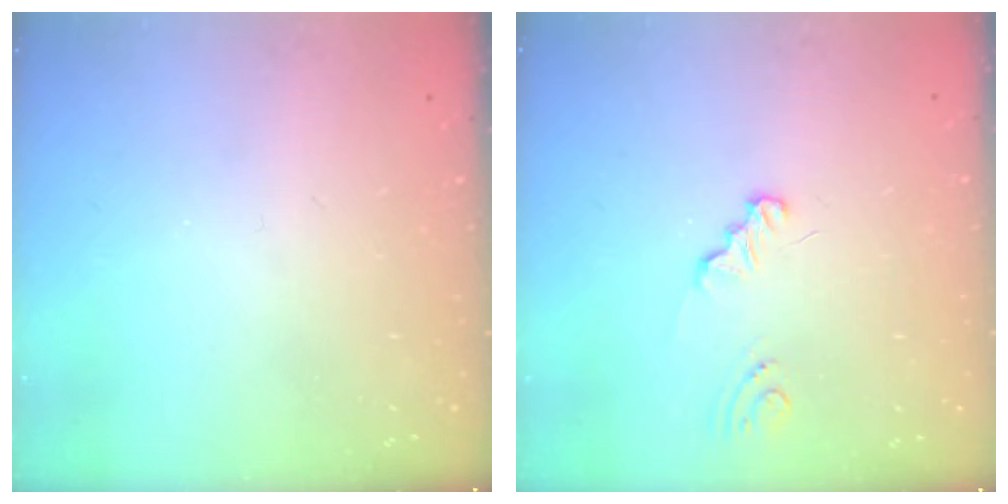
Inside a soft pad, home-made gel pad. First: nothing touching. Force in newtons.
{"total": 1.3, "press": 1.3, "slide": 0.1}